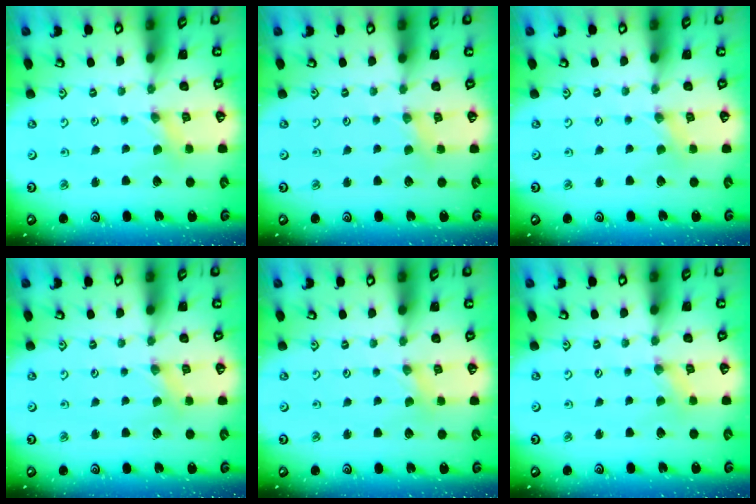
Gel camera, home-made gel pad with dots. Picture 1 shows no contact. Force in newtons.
{"total": 2.2, "press": 2.1, "slide": 0.5}
{"total": 0.0}
{"total": 1.5, "press": 1.5, "slide": 0.3}
{"total": 0.0}
{"total": 0.5, "press": 0.5, "slide": 0.2}